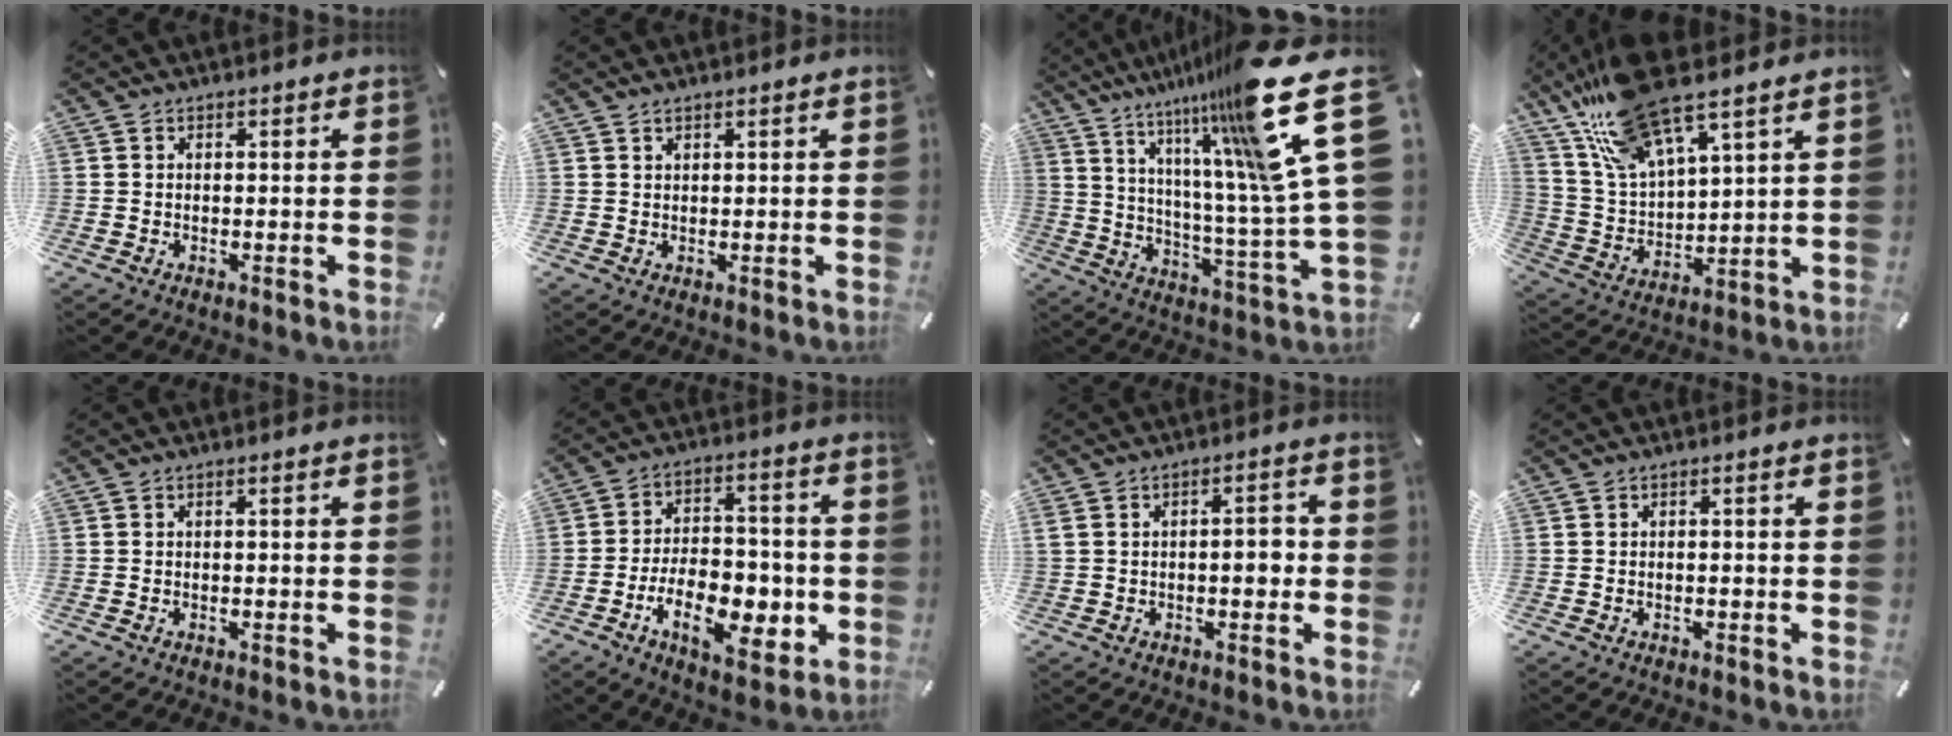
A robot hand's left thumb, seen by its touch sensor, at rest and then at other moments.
{"total": 0.8, "force": [0.7, 0.1, 0.2], "torque": [-0.004, -0.002, 0.014]}
{"total": 28.3, "force": [16.1, 4.4, 22.8], "torque": [-0.295, -0.132, 0.253]}
{"total": 16.5, "force": [12.3, 4.9, 9.8], "torque": [-0.235, -0.063, 0.214]}
{"total": 0.6, "force": [-0.2, 0.1, 0.5], "torque": [-0.008, -0.003, -0.003]}
{"total": 16.0, "force": [-5.8, 9.0, 11.9], "torque": [-0.201, 0.015, -0.095]}
{"total": 4.3, "force": [-0.5, 2.0, 3.8], "torque": [-0.060, 0.010, -0.014]}
{"total": 0.7, "force": [-0.3, 0.1, 0.6], "torque": [-0.011, -0.003, -0.004]}